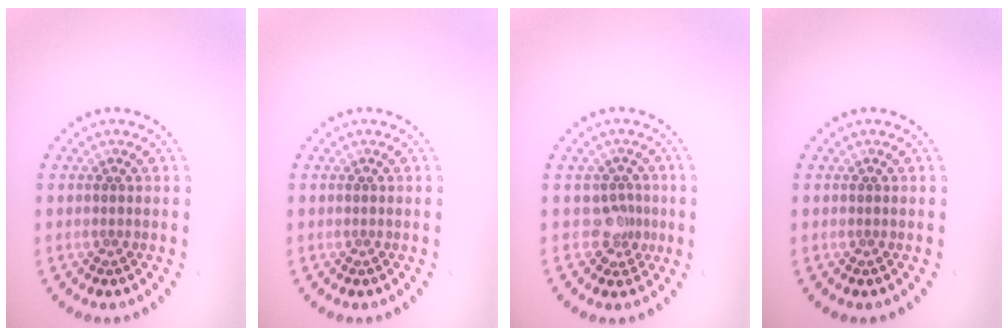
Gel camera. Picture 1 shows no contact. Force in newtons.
{"total": 0.0}
{"total": 2.0, "press": 1.5, "slide": 1.4}
{"total": 0.0}